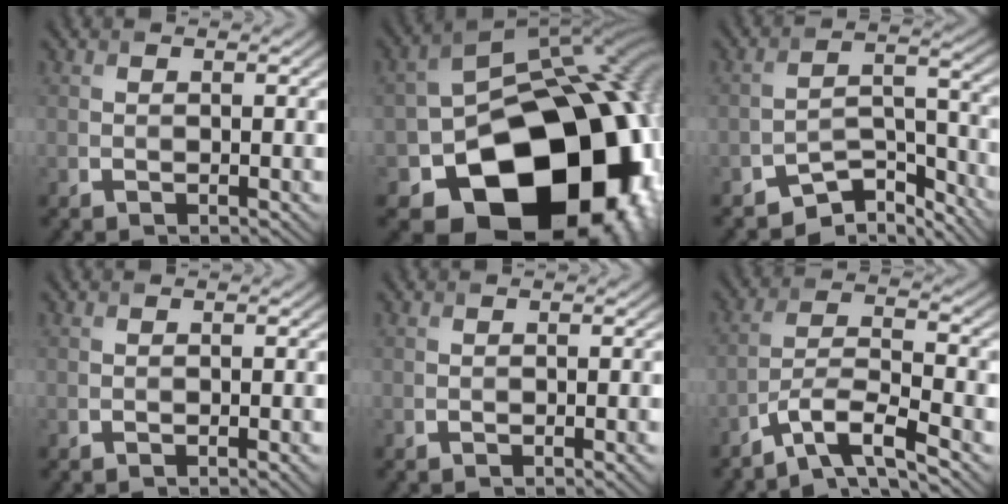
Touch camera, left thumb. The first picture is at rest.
{"total": 22.1, "force": [-8.8, 15.4, 13.1], "torque": [-0.215, -0.063, -0.108]}
{"total": 7.9, "force": [-6.8, 2.7, 3.0], "torque": [-0.038, 0.001, -0.117]}
{"total": 1.6, "force": [-0.9, 0.4, 1.3], "torque": [-0.017, 0.004, -0.013]}
{"total": 1.5, "force": [-0.8, 0.4, 1.3], "torque": [-0.016, 0.004, -0.012]}
{"total": 7.7, "force": [-5.8, 1.6, 4.8], "torque": [-0.088, 0.005, -0.112]}